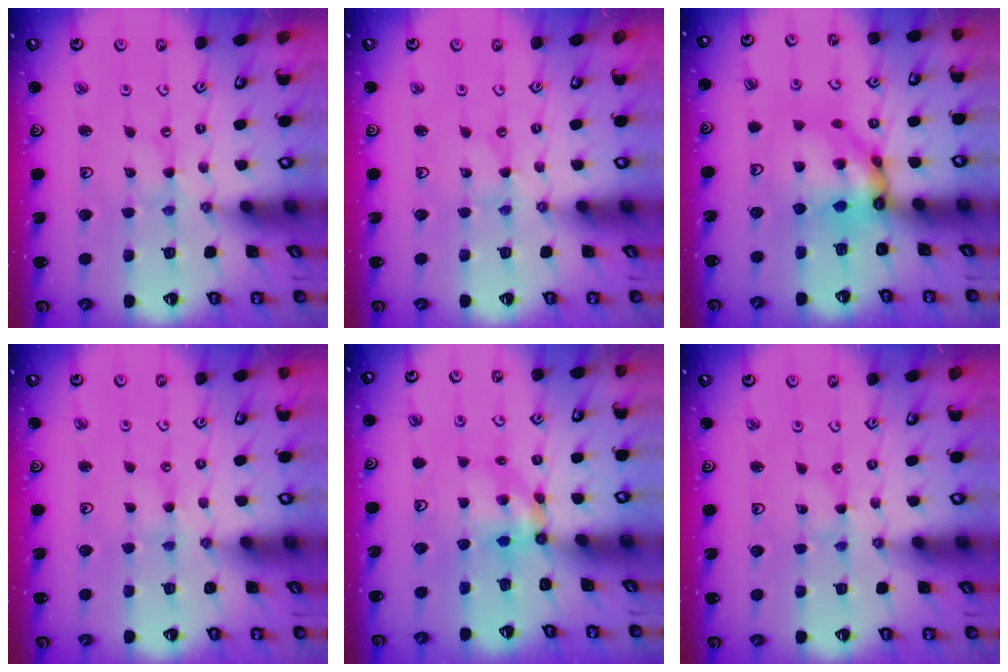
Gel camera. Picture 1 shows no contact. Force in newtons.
{"total": 0.0}
{"total": 10.1, "press": 10.1, "slide": 1.2}
{"total": 1.8, "press": 1.8, "slide": 0.5}
{"total": 5.6, "press": 5.6, "slide": 0.2}
{"total": 0.0}